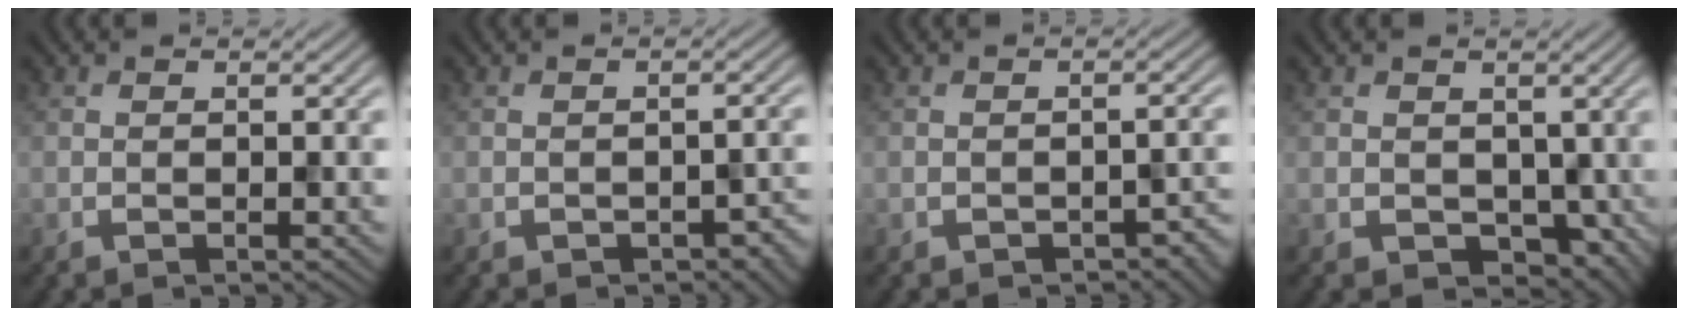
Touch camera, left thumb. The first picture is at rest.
{"total": 2.0, "force": [-1.6, 0.6, 1.0], "torque": [-0.009, 0.000, -0.011]}
{"total": 1.8, "force": [-1.7, 0.4, 0.5], "torque": [-0.002, 0.003, -0.016]}
{"total": 3.5, "force": [-0.2, 3.1, 1.5], "torque": [-0.033, -0.020, 0.006]}